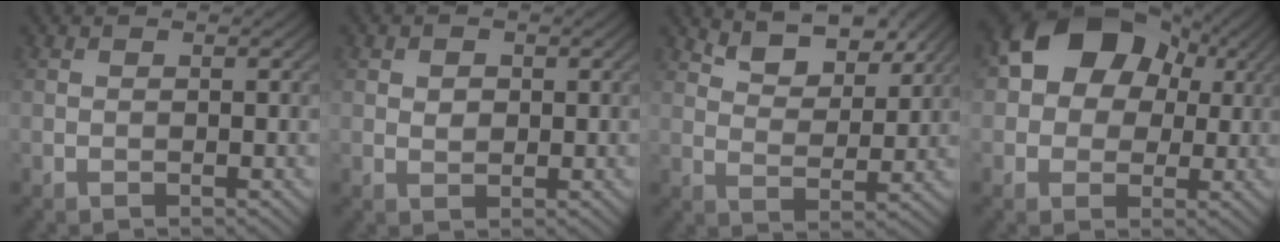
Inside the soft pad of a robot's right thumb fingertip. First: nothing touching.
{"total": 1.5, "force": [0.3, 1.2, 0.8], "torque": [-0.017, -0.001, 0.004]}
{"total": 7.3, "force": [5.4, 3.1, 4.0], "torque": [-0.067, -0.017, 0.108]}
{"total": 11.1, "force": [3.0, 8.4, 6.7], "torque": [-0.114, 0.016, 0.028]}